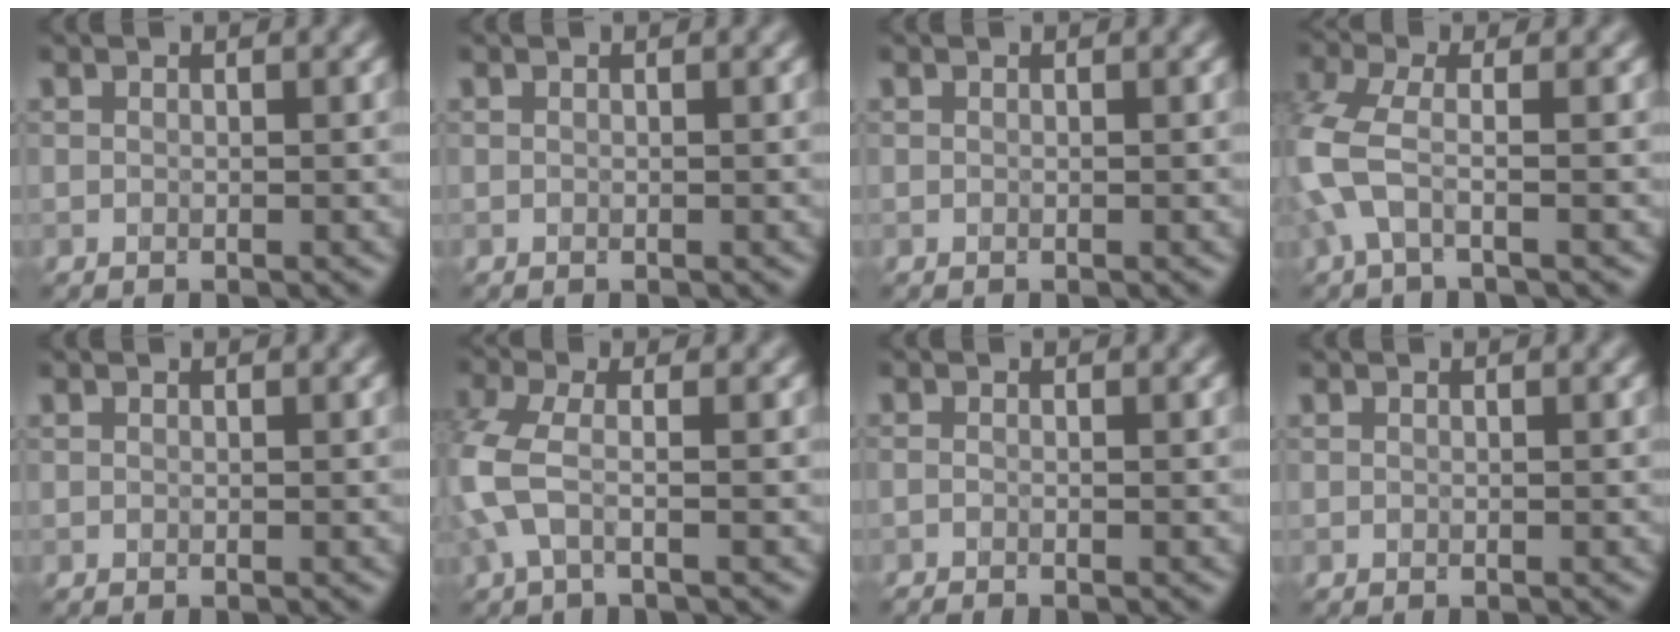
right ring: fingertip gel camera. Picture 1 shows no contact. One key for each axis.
{"total": 0.0}
{"total": 0.0}
{"total": 4.0, "fx": -1.4, "fy": 1.4, "fz": 3.5, "tx": -0.092, "ty": 0.000, "tz": -0.039}
{"total": 0.0}
{"total": 3.7, "fx": -1.1, "fy": 1.3, "fz": 3.3, "tx": -0.086, "ty": -0.001, "tz": -0.031}
{"total": 1.0, "fx": -0.7, "fy": 0.3, "fz": 0.6, "tx": -0.005, "ty": -0.009, "tz": -0.016}
{"total": 0.0}